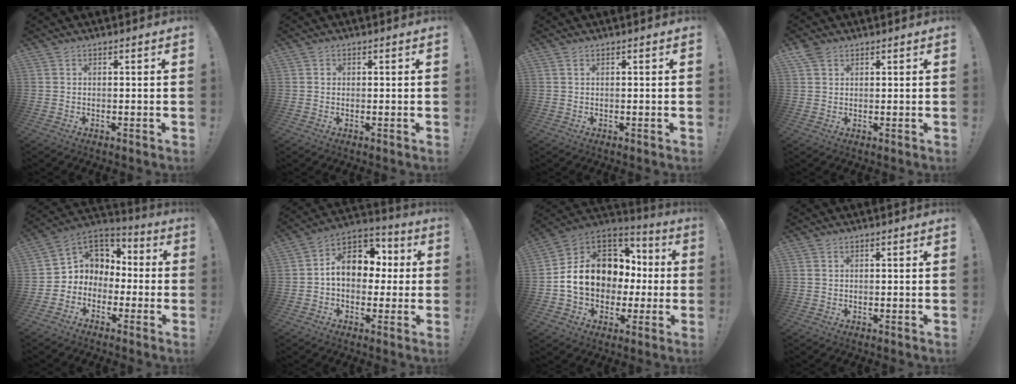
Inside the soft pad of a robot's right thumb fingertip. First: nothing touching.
{"total": 0.7, "force": [0.0, 0.7, 0.0], "torque": [0.000, 0.003, -0.001]}
{"total": 0.7, "force": [0.3, -0.1, 0.6], "torque": [-0.012, -0.001, 0.006]}
{"total": 3.3, "force": [2.2, 2.1, 1.4], "torque": [-0.031, -0.002, 0.042]}
{"total": 6.7, "force": [-1.0, 6.5, 1.1], "torque": [-0.013, -0.001, -0.008]}
{"total": 13.3, "force": [1.5, 10.1, 8.4], "torque": [-0.117, 0.015, 0.038]}
{"total": 17.1, "force": [1.1, 13.5, 10.3], "torque": [-0.168, 0.010, 0.043]}
{"total": 0.9, "force": [0.3, 0.7, 0.3], "torque": [-0.009, 0.004, 0.007]}